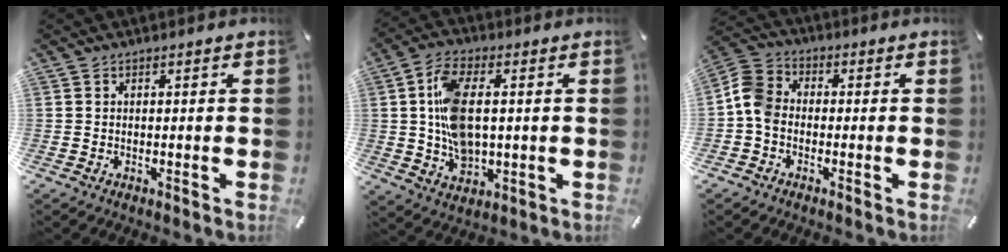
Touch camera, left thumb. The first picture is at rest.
{"total": 11.4, "force": [1.1, 6.9, 9.1], "torque": [-0.187, 0.002, 0.018]}
{"total": 6.9, "force": [-1.9, 5.3, 4.0], "torque": [-0.087, 0.019, -0.032]}